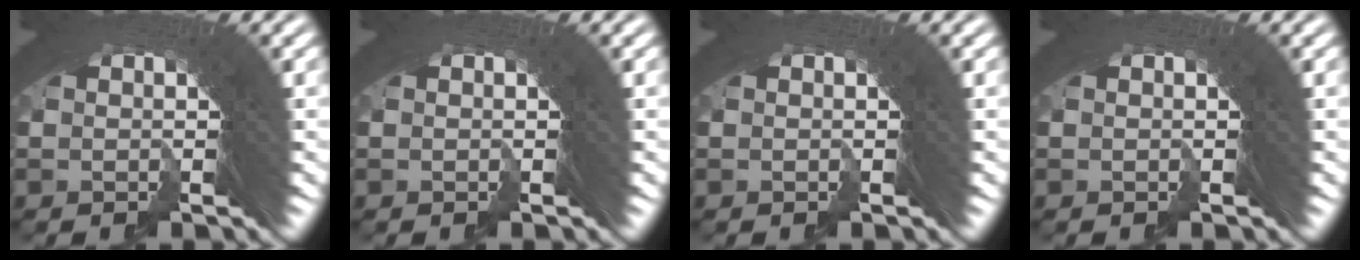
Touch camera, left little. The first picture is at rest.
{"total": 0.0}
{"total": 0.0}
{"total": 0.0}